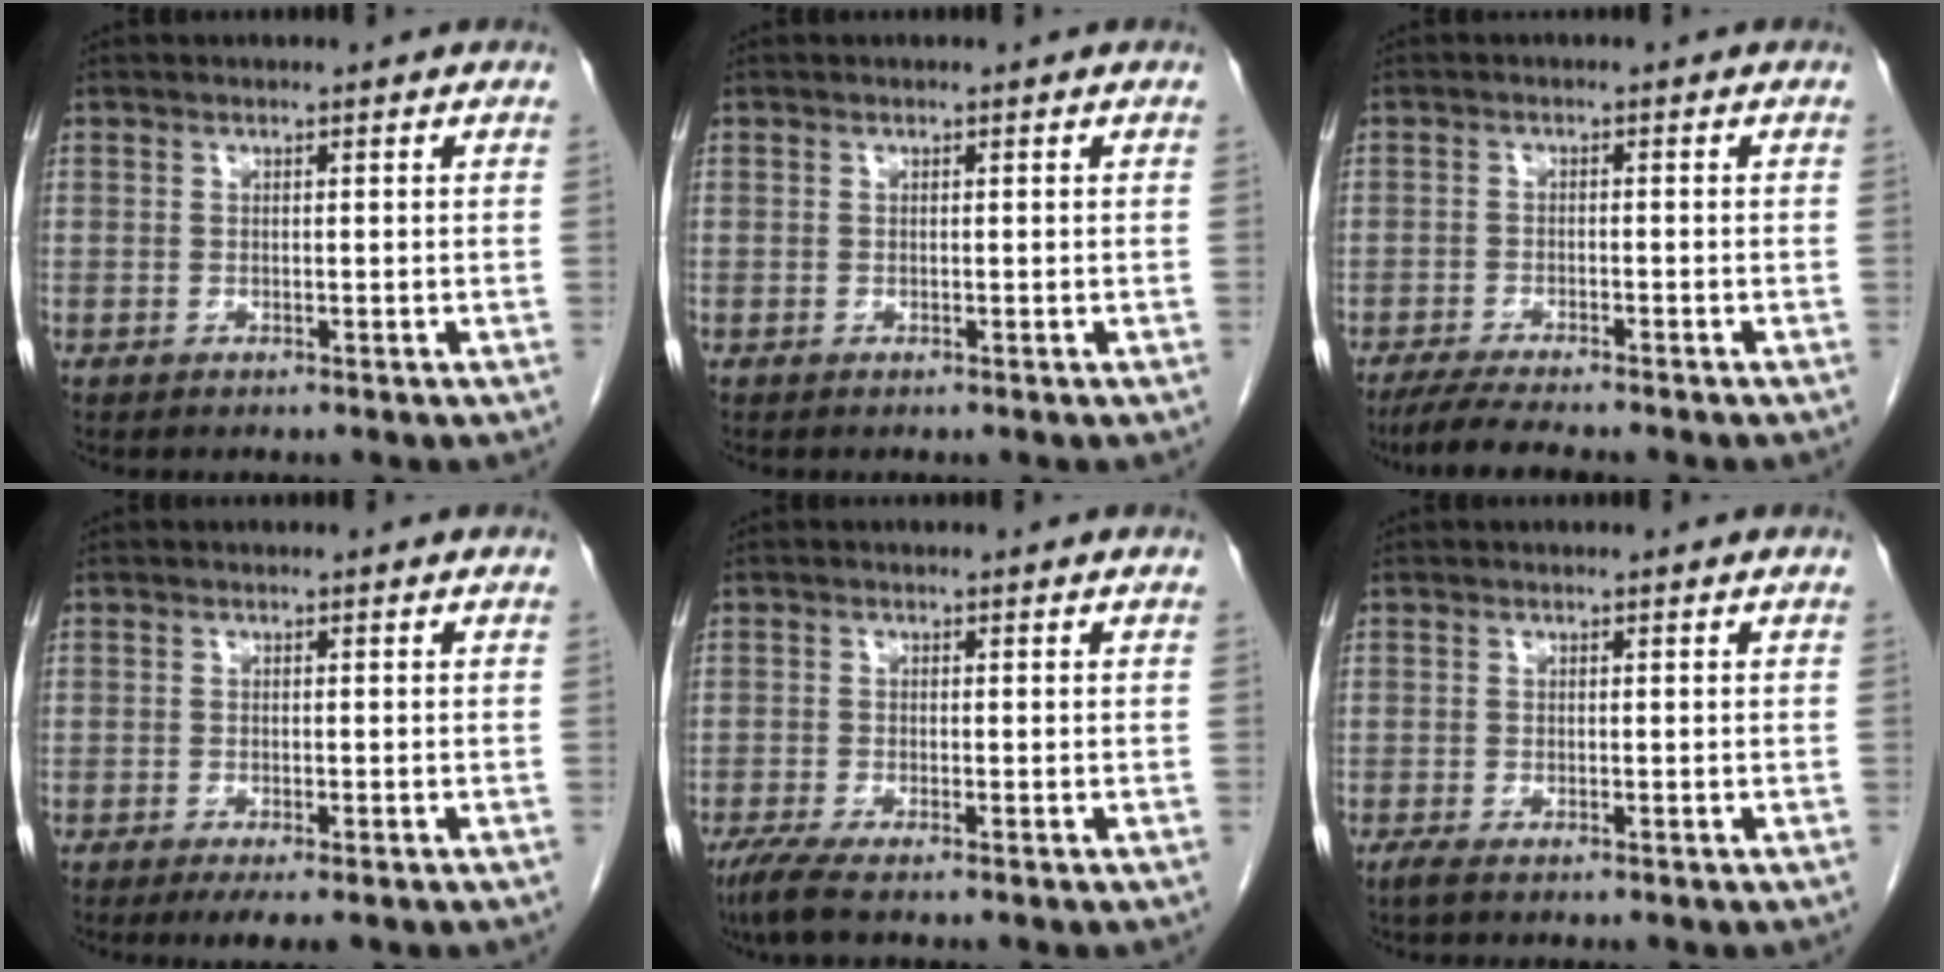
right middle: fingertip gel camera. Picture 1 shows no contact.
{"total": 0.0}
{"total": 6.7, "force": [-5.8, 0.4, 3.4], "torque": [-0.054, -0.018, -0.095]}
{"total": 3.4, "force": [-2.3, 0.6, 2.3], "torque": [-0.035, -0.010, -0.033]}
{"total": 3.5, "force": [-2.6, 0.1, 2.4], "torque": [-0.051, -0.012, -0.053]}
{"total": 1.0, "force": [-0.7, 0.0, 0.7], "torque": [-0.021, -0.005, -0.016]}